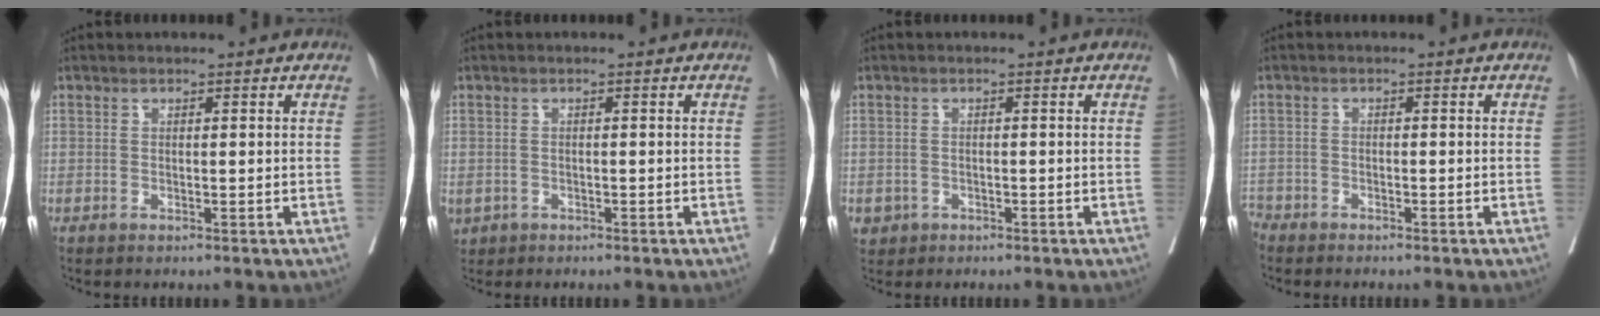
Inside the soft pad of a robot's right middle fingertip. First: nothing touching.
{"total": 3.3, "force": [-1.8, 2.6, 1.1], "torque": [-0.031, -0.003, -0.026]}
{"total": 2.2, "force": [-1.1, 1.9, 0.2], "torque": [-0.001, 0.005, -0.015]}
{"total": 2.6, "force": [-2.4, 0.9, -0.1], "torque": [0.004, -0.002, -0.049]}